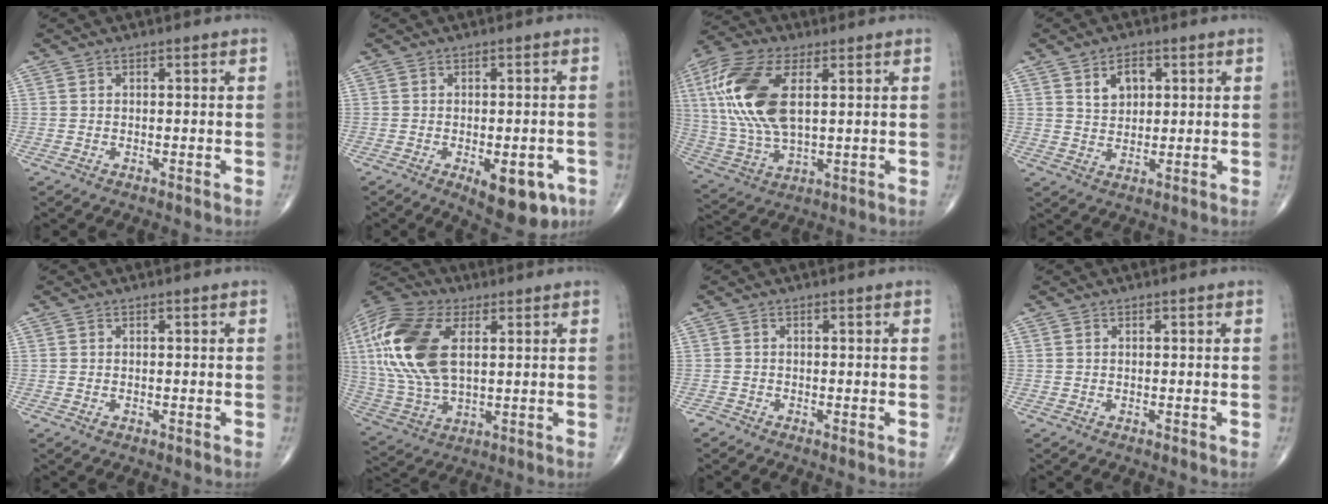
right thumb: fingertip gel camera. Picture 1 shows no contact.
{"total": 10.3, "force": [-4.1, 4.5, 8.2], "torque": [-0.087, 0.000, -0.046]}
{"total": 18.4, "force": [4.2, 9.0, 15.4], "torque": [-0.340, -0.002, 0.079]}
{"total": 5.0, "force": [2.1, 3.3, 3.2], "torque": [-0.034, -0.010, 0.037]}
{"total": 0.5, "force": [-0.2, 0.4, 0.3], "torque": [-0.004, 0.002, -0.001]}
{"total": 21.2, "force": [4.8, 11.3, 17.3], "torque": [-0.379, -0.005, 0.084]}
{"total": 0.7, "force": [-0.7, 0.2, 0.1], "torque": [-0.001, -0.002, -0.019]}
{"total": 0.0}